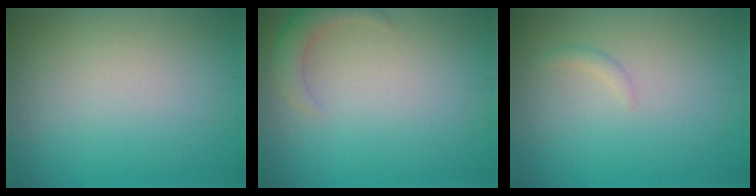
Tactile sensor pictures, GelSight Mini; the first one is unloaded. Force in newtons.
{"total": 2.5, "press": 2.5, "slide": 0.3}
{"total": 0.7, "press": 0.7, "slide": 0.1}